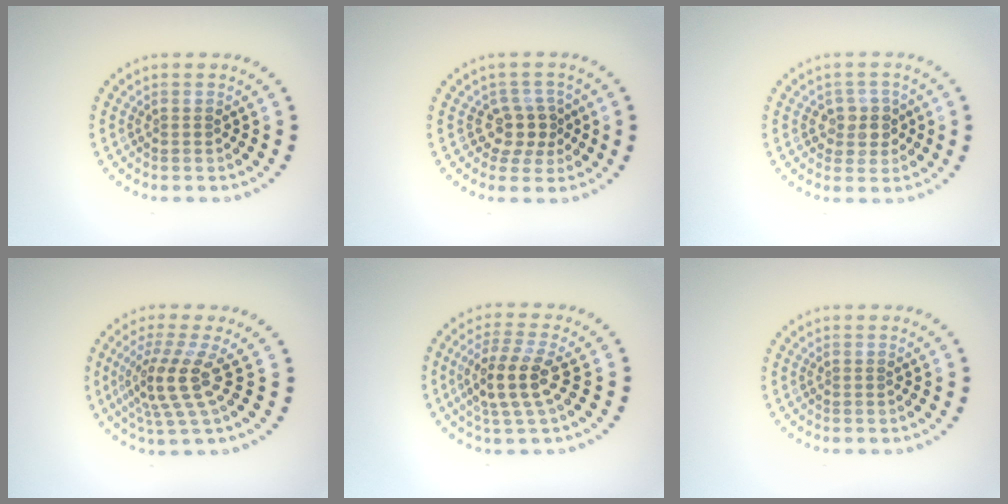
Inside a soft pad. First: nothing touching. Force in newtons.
{"total": 2.7, "press": 2.1, "slide": 1.8}
{"total": 2.3, "press": 2.1, "slide": 0.8}
{"total": 4.2, "press": 3.0, "slide": 2.9}
{"total": 4.1, "press": 3.6, "slide": 1.9}
{"total": 0.0}